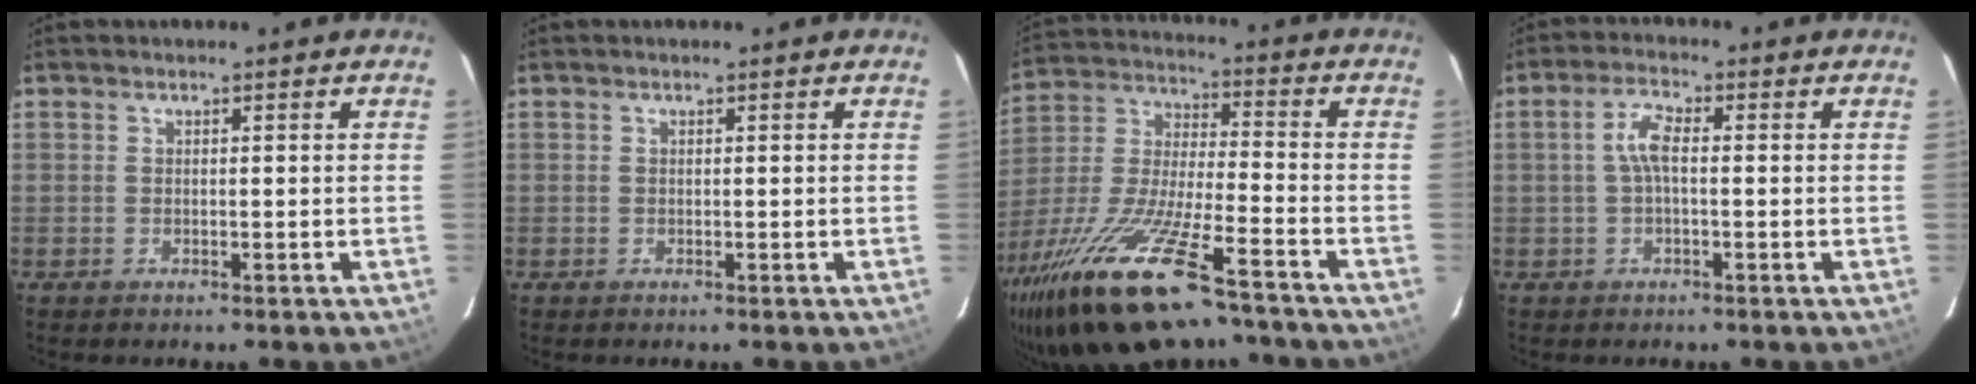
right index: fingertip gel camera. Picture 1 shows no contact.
{"total": 0.0}
{"total": 24.0, "force": [-16.5, 5.9, 16.5], "torque": [-0.342, -0.051, -0.291]}
{"total": 4.0, "force": [-0.1, 1.4, 3.7], "torque": [-0.077, 0.012, -0.002]}